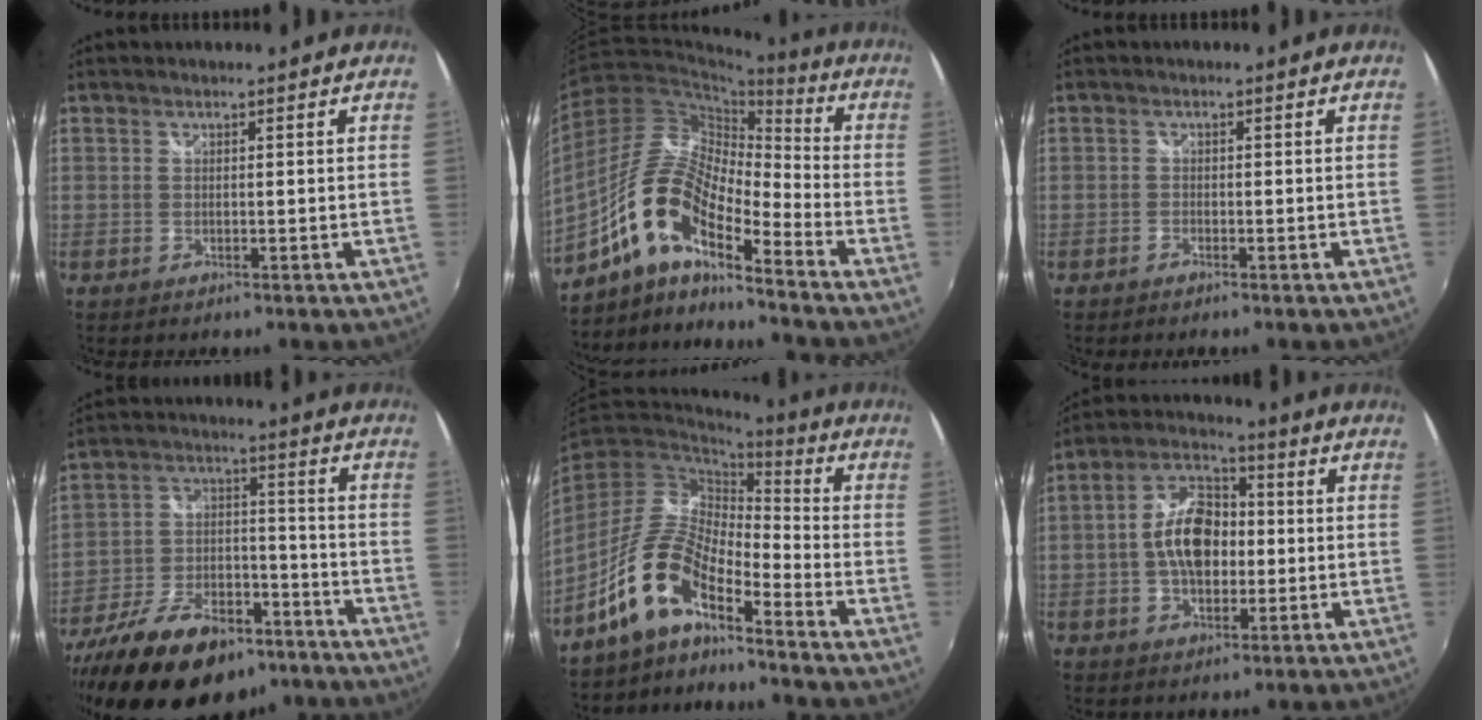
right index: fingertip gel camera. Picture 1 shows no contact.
{"total": 14.6, "force": [-8.3, 4.6, 11.1], "torque": [-0.208, 0.012, -0.172]}
{"total": 0.9, "force": [-0.8, 0.4, 0.3], "torque": [-0.008, 0.000, -0.016]}
{"total": 25.0, "force": [-16.8, 12.9, 13.2], "torque": [-0.267, 0.005, -0.253]}
{"total": 10.4, "force": [-7.7, 3.3, 6.3], "torque": [-0.135, 0.023, -0.154]}
{"total": 11.2, "force": [-0.9, 6.9, 8.8], "torque": [-0.170, 0.022, -0.018]}